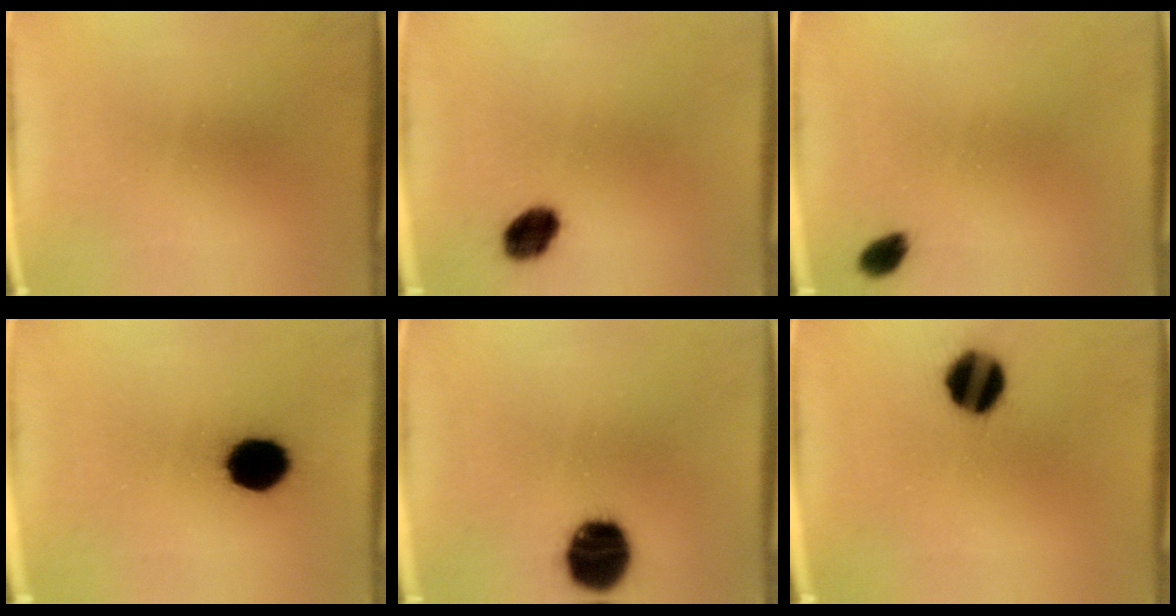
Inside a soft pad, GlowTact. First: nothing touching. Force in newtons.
{"total": 5.9}
{"total": 2.6}
{"total": 11.9}
{"total": 14.9}
{"total": 11.7}